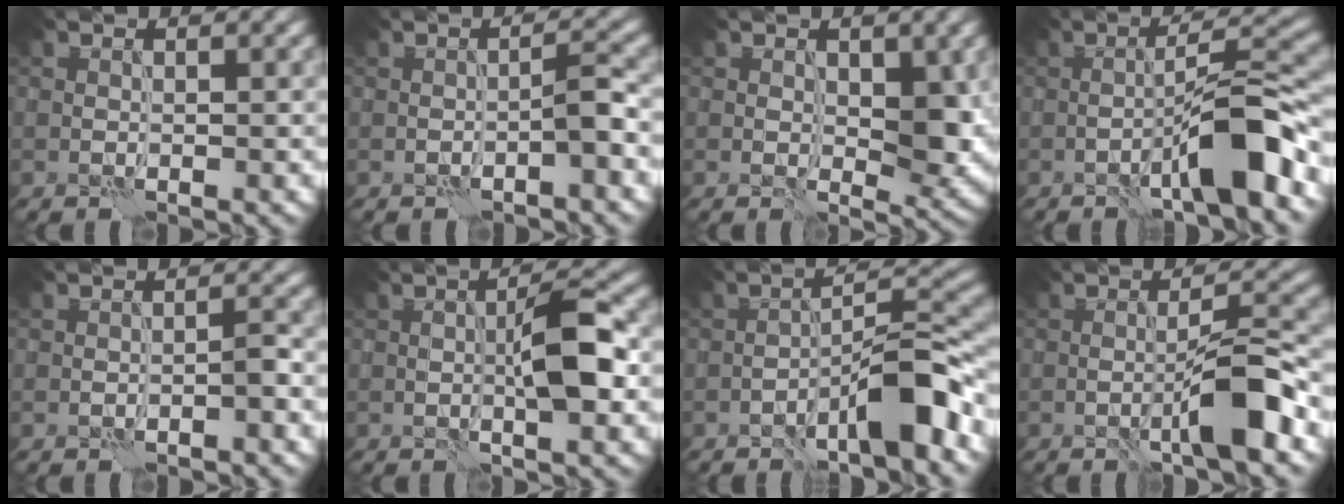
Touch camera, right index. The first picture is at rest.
{"total": 1.8, "force": [-1.0, 0.1, 1.4], "torque": [-0.025, 0.012, -0.020]}
{"total": 4.5, "force": [0.6, 2.8, 3.5], "torque": [-0.045, -0.011, 0.012]}
{"total": 7.0, "force": [-3.0, 1.1, 6.2], "torque": [-0.095, 0.028, -0.052]}
{"total": 1.0, "force": [-0.7, 0.0, 0.6], "torque": [-0.010, 0.008, -0.012]}
{"total": 4.8, "force": [-0.2, 1.1, 4.7], "torque": [-0.086, 0.011, -0.009]}
{"total": 6.8, "force": [-3.8, 1.5, 5.5], "torque": [-0.081, 0.025, -0.065]}
{"total": 5.4, "force": [-2.0, 0.6, 5.0], "torque": [-0.076, 0.016, -0.038]}